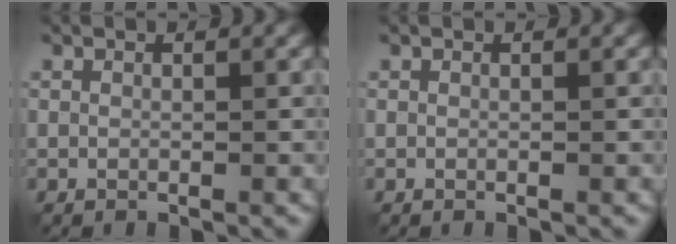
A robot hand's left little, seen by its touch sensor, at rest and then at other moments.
{"total": 0.0}